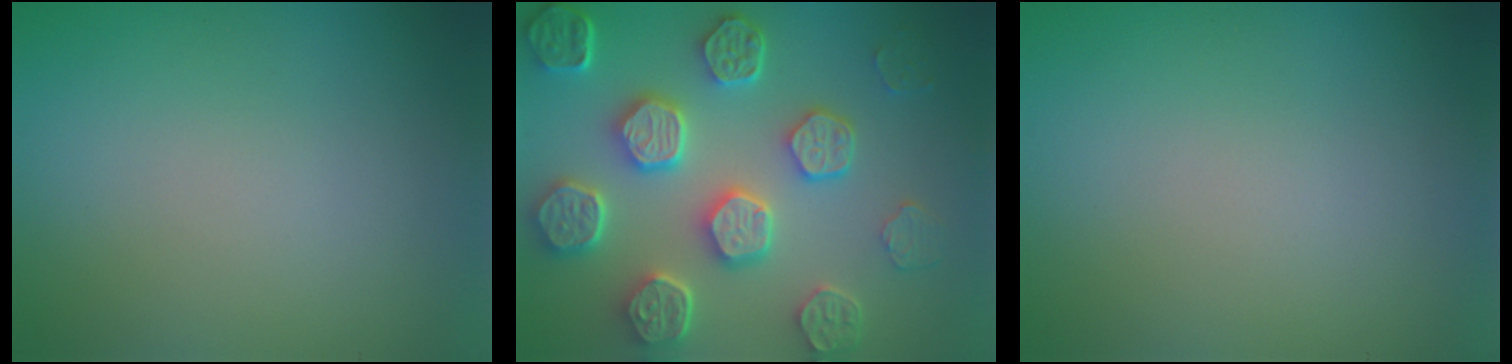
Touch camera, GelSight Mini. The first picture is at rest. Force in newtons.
{"total": 8.1, "press": 6.5, "slide": 4.8}
{"total": 0.0}